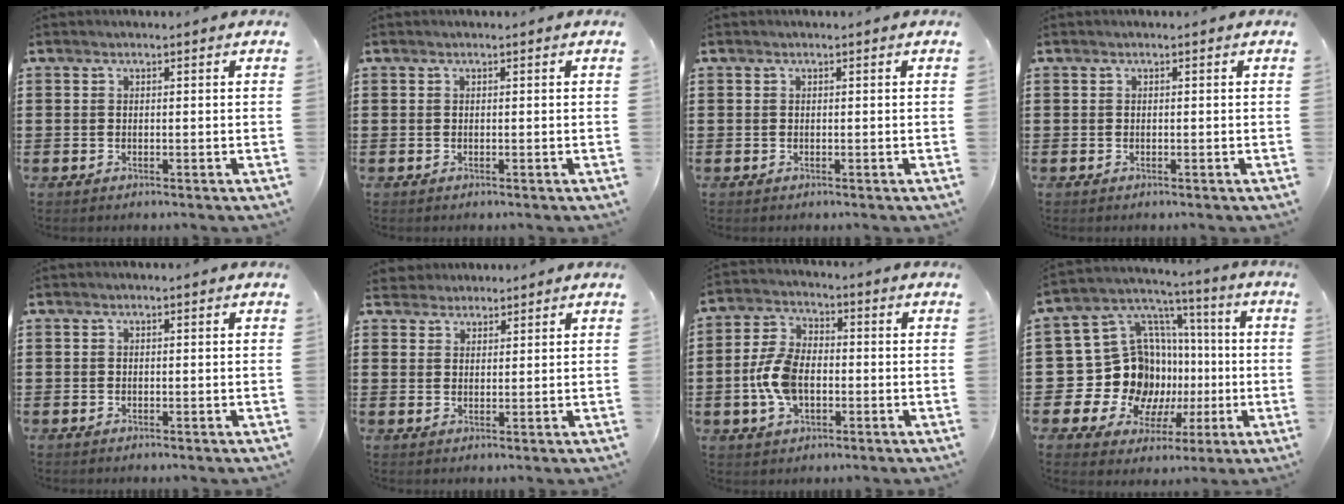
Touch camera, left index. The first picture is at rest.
{"total": 0.0}
{"total": 0.0}
{"total": 0.0}
{"total": 0.0}
{"total": 2.6, "force": [2.2, 1.2, -0.4], "torque": [-0.002, 0.006, 0.044]}
{"total": 8.1, "force": [-1.4, 4.8, 6.3], "torque": [-0.160, -0.001, -0.034]}
{"total": 16.8, "force": [-2.0, 15.3, 6.8], "torque": [-0.164, -0.020, 0.002]}